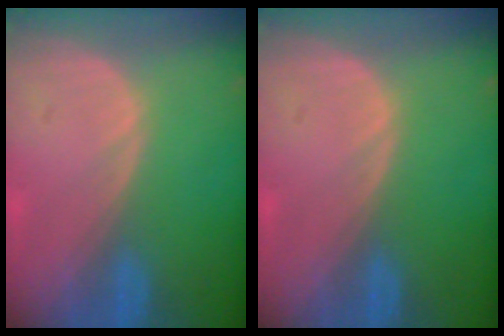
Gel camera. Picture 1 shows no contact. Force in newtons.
{"total": 0.0}